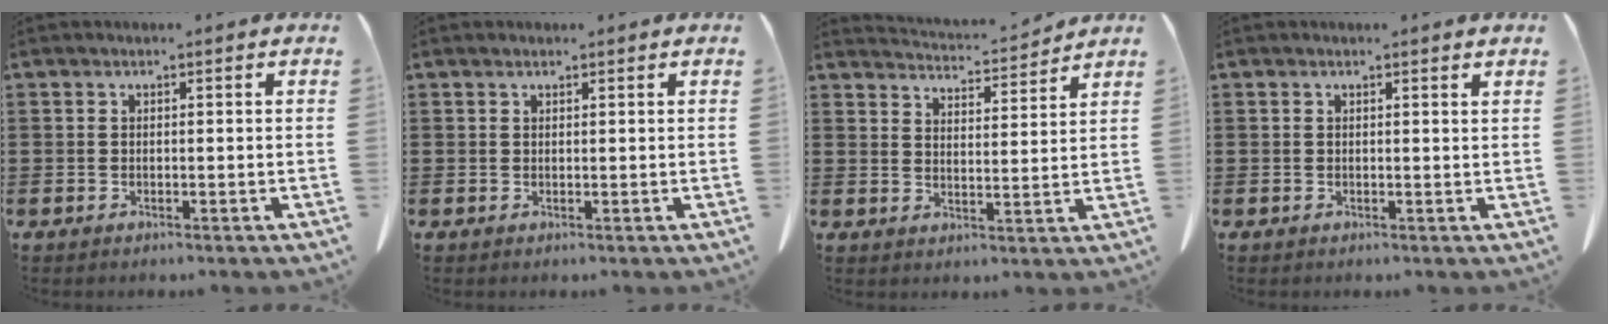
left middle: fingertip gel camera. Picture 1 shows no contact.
{"total": 0.6, "force": [0.5, 0.3, 0.1], "torque": [-0.004, 0.001, 0.010]}
{"total": 4.4, "force": [4.4, -0.1, 0.5], "torque": [-0.019, -0.032, 0.074]}
{"total": 0.7, "force": [0.6, -0.1, 0.3], "torque": [0.001, -0.006, 0.011]}